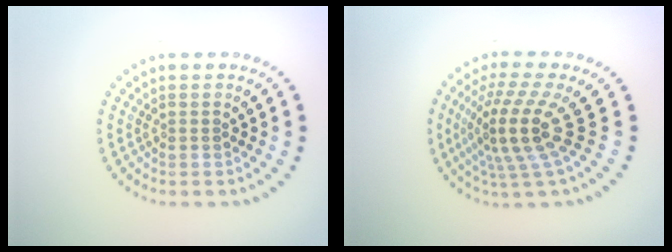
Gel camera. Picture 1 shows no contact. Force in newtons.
{"total": 5.1, "press": 3.6, "slide": 3.6}